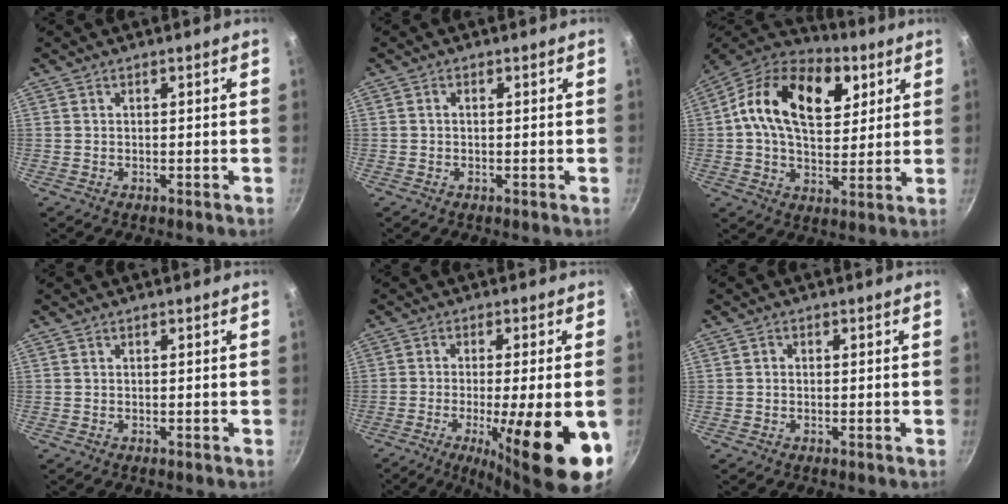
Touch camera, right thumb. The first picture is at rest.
{"total": 0.7, "force": [0.0, 0.5, 0.5], "torque": [-0.008, 0.005, 0.001]}
{"total": 21.5, "force": [6.6, 13.4, 15.4], "torque": [-0.232, -0.002, 0.094]}
{"total": 0.0}
{"total": 18.3, "force": [-6.0, 4.2, 16.8], "torque": [-0.236, -0.004, -0.083]}
{"total": 0.8, "force": [-0.1, 0.7, 0.3], "torque": [-0.005, 0.004, -0.002]}